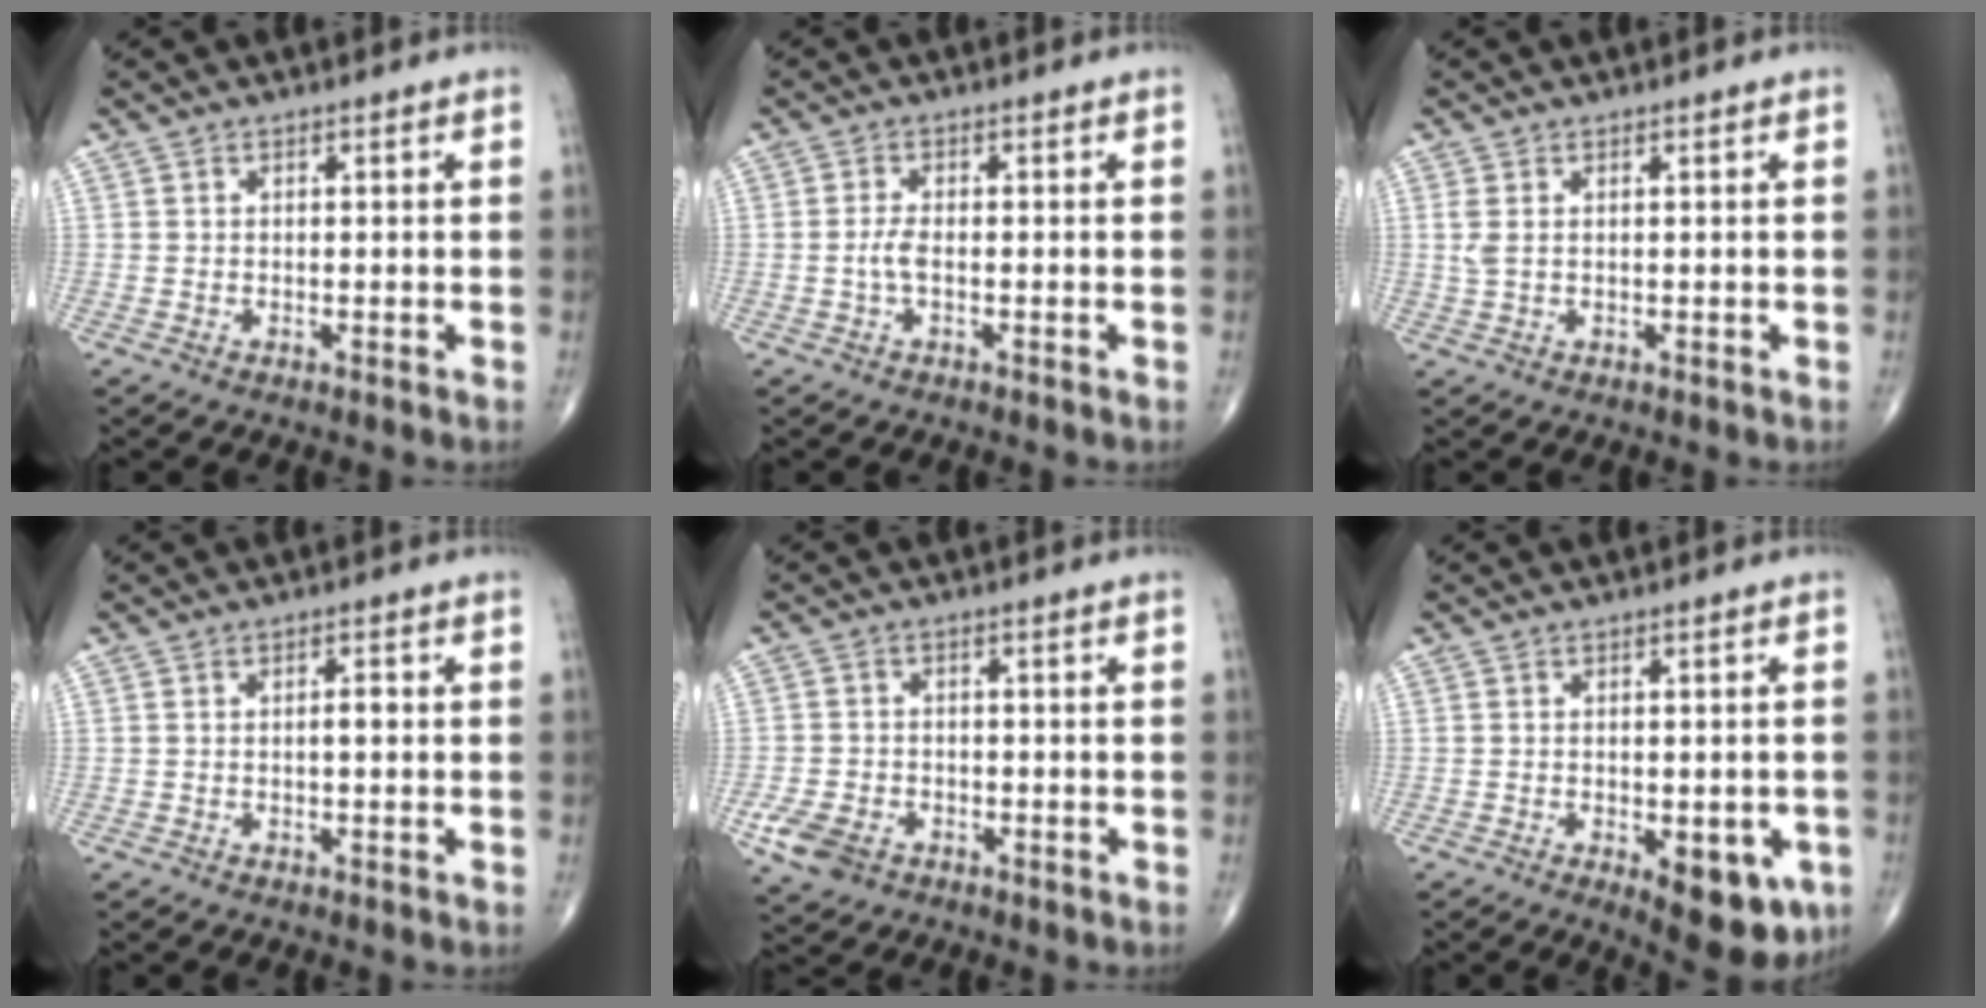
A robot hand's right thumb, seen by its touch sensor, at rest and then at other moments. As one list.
[{"total": 2.2, "force": [-0.5, 0.7, 2.0], "torque": [-0.048, 0.000, -0.012]}, {"total": 2.0, "force": [0.4, 0.9, 1.7], "torque": [-0.049, 0.007, 0.014]}, {"total": 1.4, "force": [-0.1, 0.5, 1.3], "torque": [-0.018, 0.002, -0.005]}, {"total": 6.2, "force": [-2.9, 4.5, 3.2], "torque": [-0.064, 0.012, -0.047]}, {"total": 10.1, "force": [-3.8, 4.5, 8.3], "torque": [-0.083, -0.001, -0.039]}]